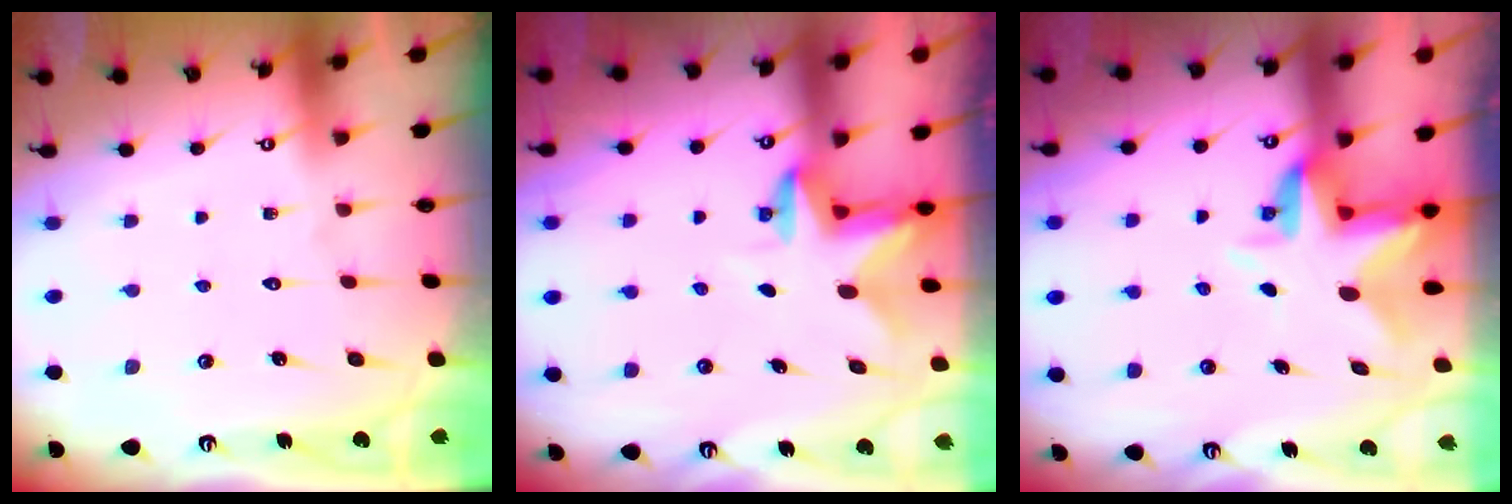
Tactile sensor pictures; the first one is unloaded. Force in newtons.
{"total": 2.8, "press": 2.7, "slide": 0.5}
{"total": 5.1, "press": 5.1, "slide": 0.1}